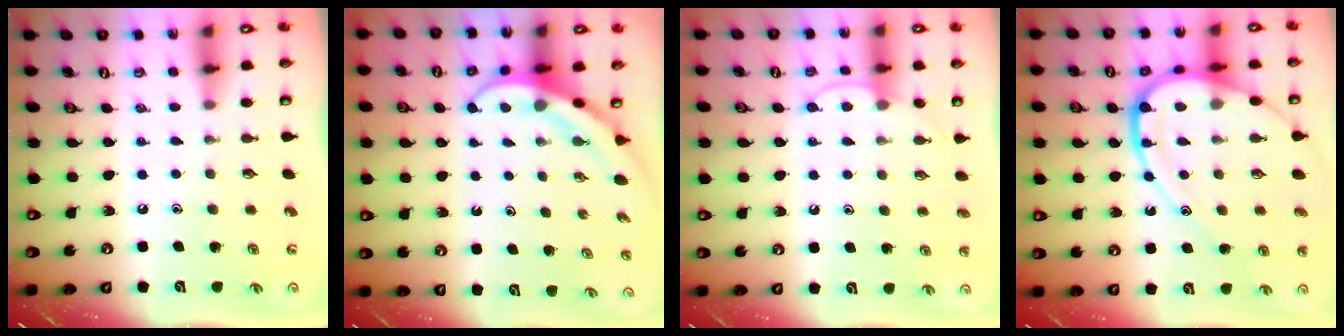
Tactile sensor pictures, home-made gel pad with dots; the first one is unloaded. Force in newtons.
{"total": 4.0, "press": 4.0, "slide": 0.4}
{"total": 8.2, "press": 8.2, "slide": 0.5}
{"total": 16.4, "press": 16.3, "slide": 1.4}